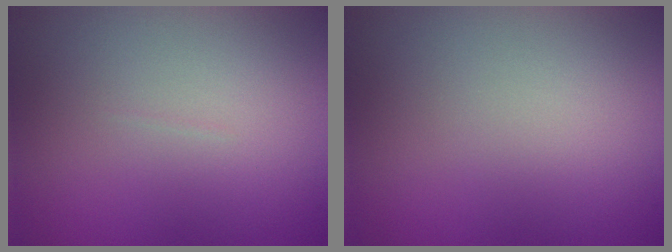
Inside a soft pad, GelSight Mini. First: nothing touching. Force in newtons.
{"total": 0.0}